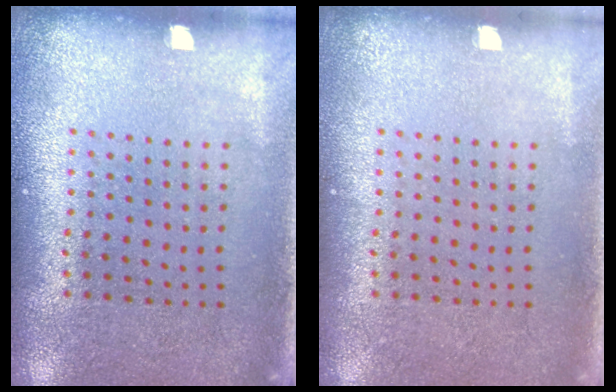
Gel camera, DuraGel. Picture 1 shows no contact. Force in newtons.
{"total": 0.0}